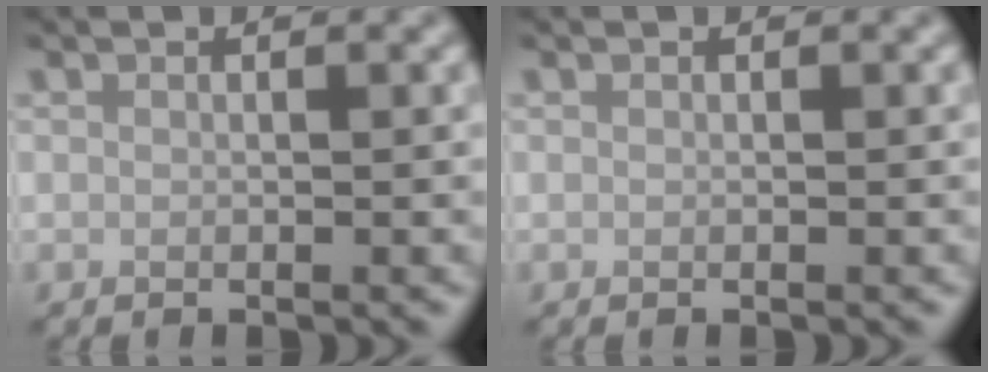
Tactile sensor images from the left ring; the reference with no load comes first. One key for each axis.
{"total": 0.0}